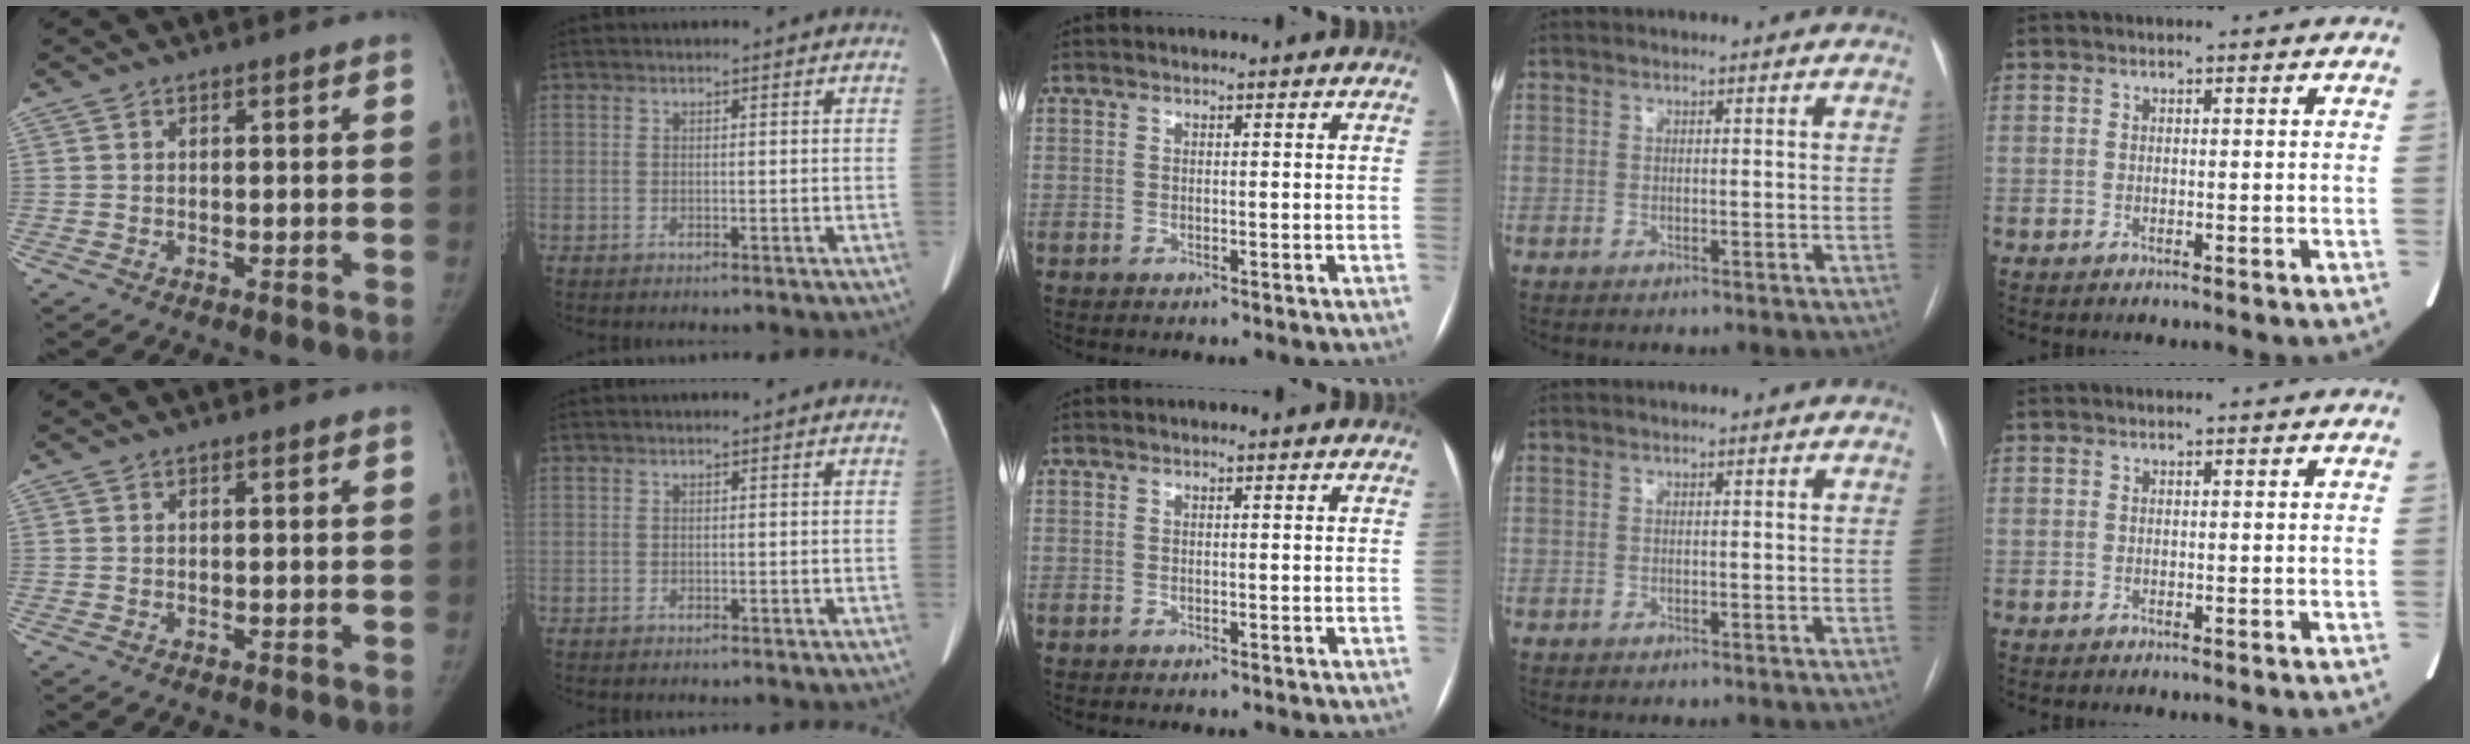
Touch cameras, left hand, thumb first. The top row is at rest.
{}